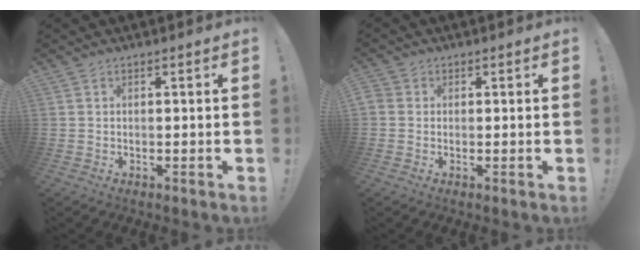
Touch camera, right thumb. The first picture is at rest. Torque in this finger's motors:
{"motor_torque": [-0.01, 0.35, 0.31, 0.00, 0.24]}